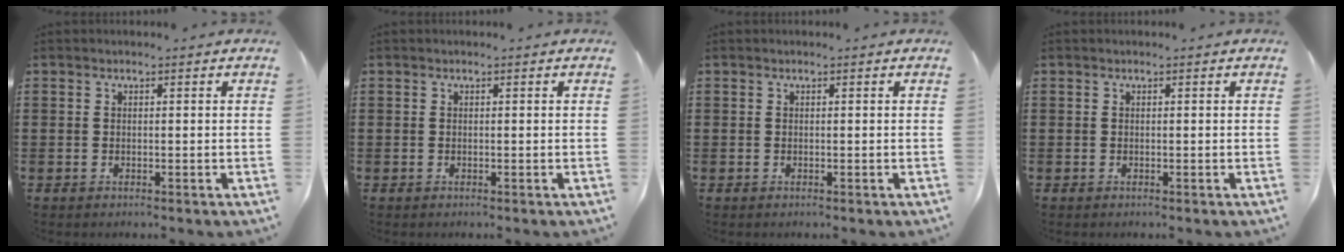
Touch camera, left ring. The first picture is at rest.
{"total": 0.0}
{"total": 0.0}
{"total": 0.0}